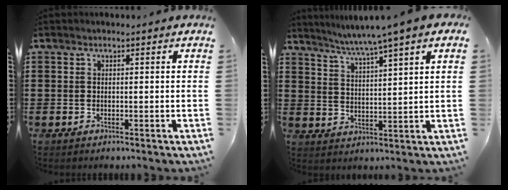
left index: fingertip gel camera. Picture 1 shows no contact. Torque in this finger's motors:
{"motor_torque": [1.44, -0.70, 0.84, 0.21]}